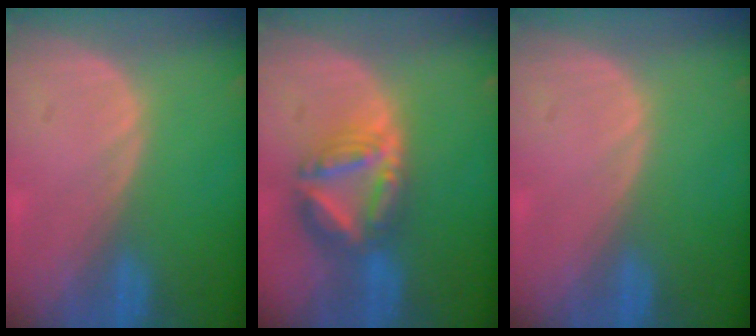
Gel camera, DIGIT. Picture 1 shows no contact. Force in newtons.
{"total": 8.1, "press": 7.0, "slide": 4.0}
{"total": 0.0}